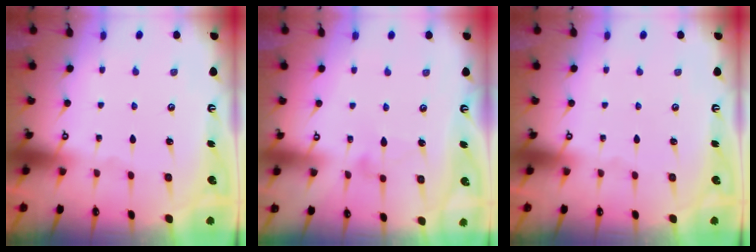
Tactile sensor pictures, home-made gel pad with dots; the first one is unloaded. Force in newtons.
{"total": 6.2, "press": 6.2, "slide": 0.3}
{"total": 0.0}